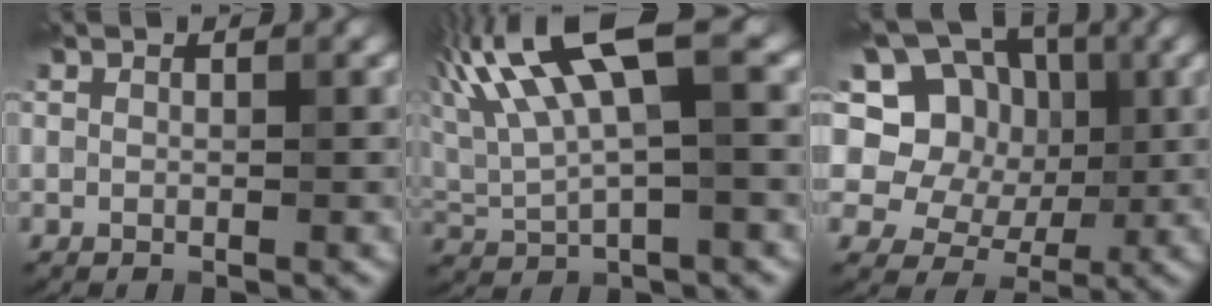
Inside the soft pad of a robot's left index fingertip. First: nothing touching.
{"total": 9.9, "force": [4.3, 2.7, 8.5], "torque": [-0.176, 0.025, 0.081]}
{"total": 12.5, "force": [5.1, 9.8, 6.0], "torque": [-0.106, 0.030, 0.061]}